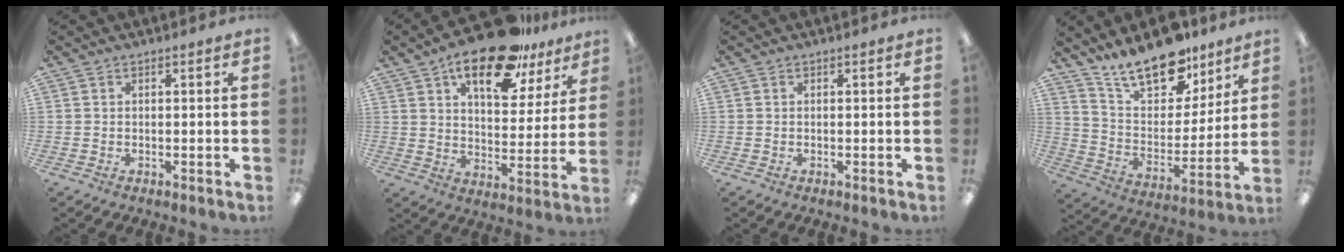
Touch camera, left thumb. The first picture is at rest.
{"total": 18.7, "force": [12.9, 7.6, 11.2], "torque": [-0.171, -0.066, 0.214]}
{"total": 0.0}
{"total": 17.9, "force": [14.1, 7.9, 7.9], "torque": [-0.139, -0.092, 0.249]}